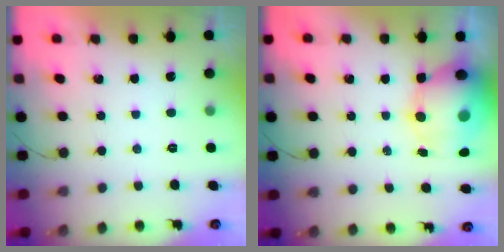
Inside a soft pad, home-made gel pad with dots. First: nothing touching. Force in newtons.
{"total": 11.9, "press": 11.4, "slide": 3.4}